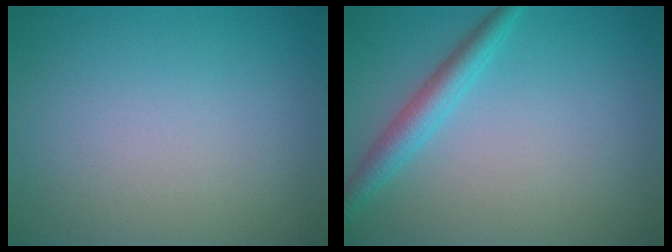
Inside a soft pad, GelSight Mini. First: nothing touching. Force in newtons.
{"total": 2.8, "press": 2.8, "slide": 0.1}